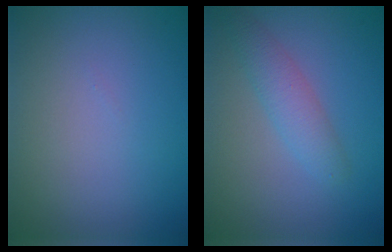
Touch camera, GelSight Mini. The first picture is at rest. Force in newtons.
{"total": 2.5, "press": 2.5, "slide": 0.0}